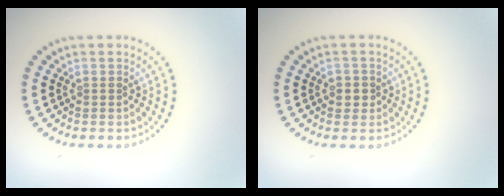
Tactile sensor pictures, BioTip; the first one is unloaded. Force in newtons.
{"total": 1.3, "press": 1.3, "slide": 0.4}